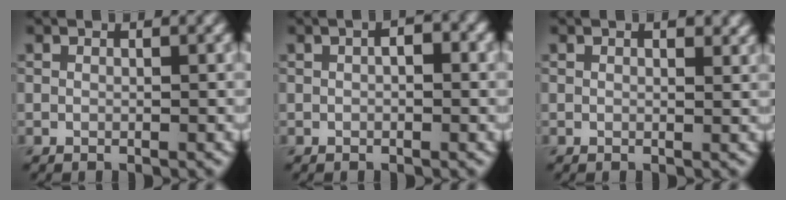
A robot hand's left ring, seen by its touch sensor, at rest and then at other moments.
{"total": 1.8, "force": [0.3, 0.8, 1.6], "torque": [-0.021, 0.001, 0.001]}
{"total": 1.2, "force": [0.7, 0.4, 0.9], "torque": [-0.009, 0.000, 0.013]}